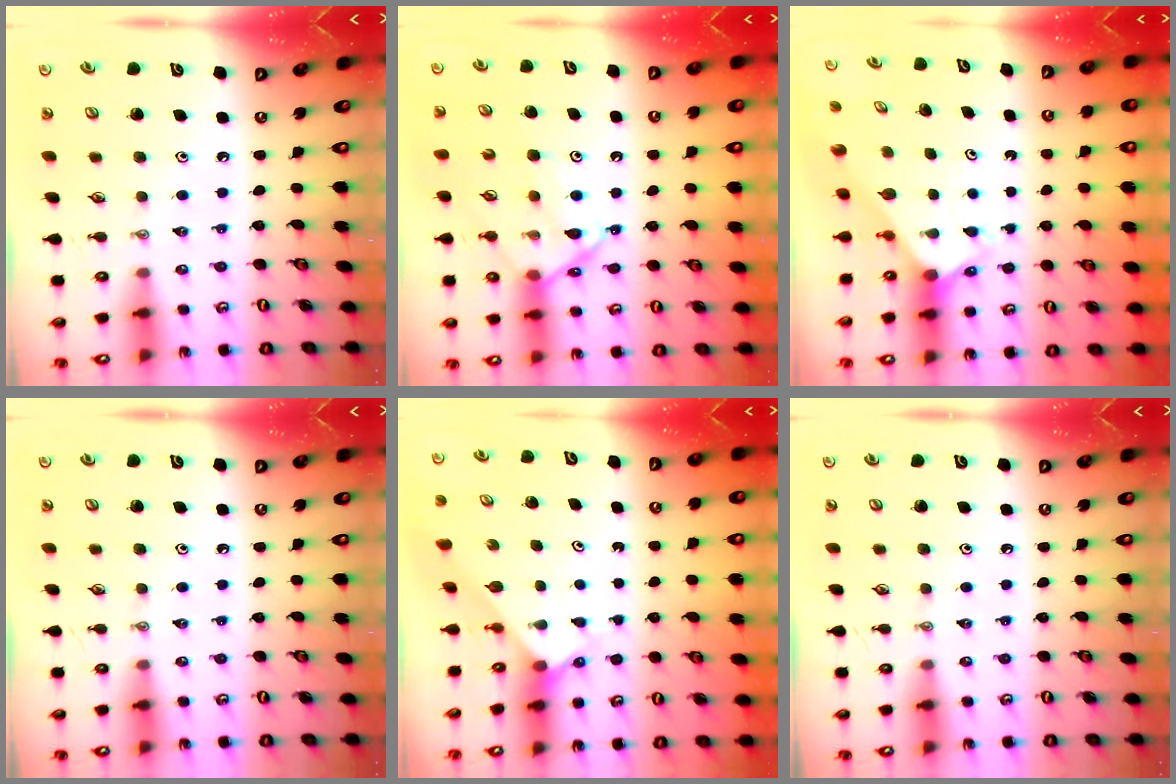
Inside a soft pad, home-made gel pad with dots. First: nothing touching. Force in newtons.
{"total": 13.0, "press": 13.0, "slide": 1.2}
{"total": 2.3, "press": 2.3, "slide": 0.1}
{"total": 0.0}
{"total": 2.0, "press": 1.9, "slide": 0.2}
{"total": 0.0}